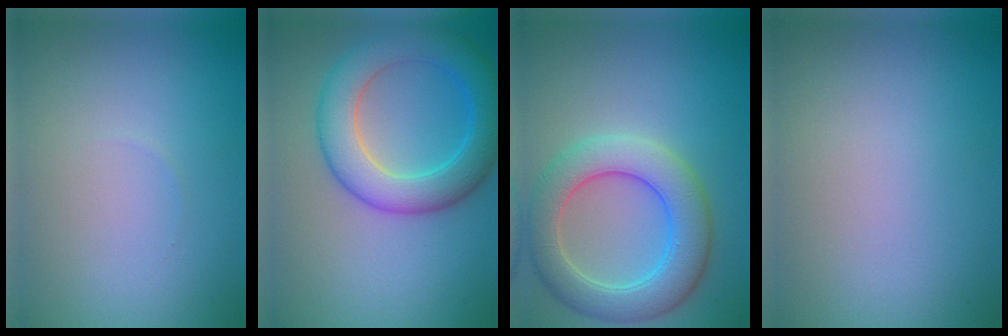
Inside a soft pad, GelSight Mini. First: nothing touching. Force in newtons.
{"total": 7.1, "press": 7.1, "slide": 0.1}
{"total": 6.6, "press": 6.6, "slide": 0.3}
{"total": 0.0}